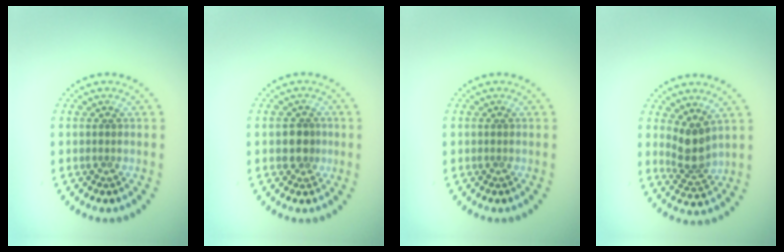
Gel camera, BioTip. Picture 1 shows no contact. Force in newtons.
{"total": 2.0, "press": 1.7, "slide": 1.0}
{"total": 0.0}
{"total": 2.8, "press": 2.2, "slide": 1.8}